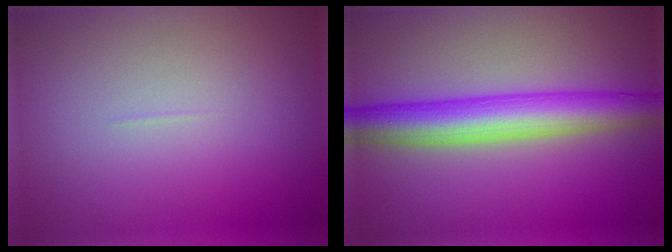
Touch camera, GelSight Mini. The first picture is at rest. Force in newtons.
{"total": 6.7, "press": 6.7, "slide": 0.1}